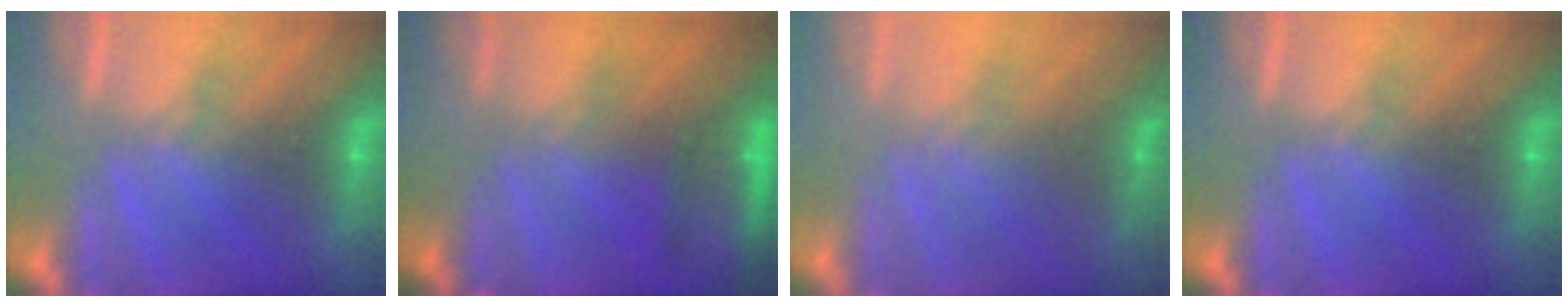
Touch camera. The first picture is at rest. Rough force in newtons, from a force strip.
{"total": 7.7}
{"total": 2.2}
{"total": 0.0}